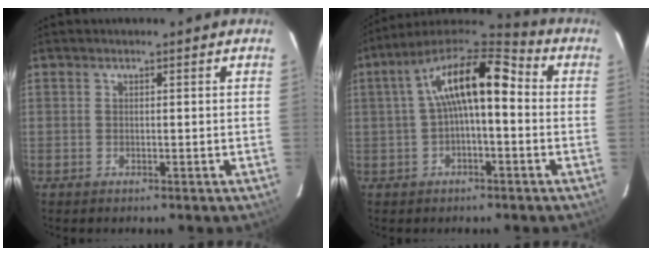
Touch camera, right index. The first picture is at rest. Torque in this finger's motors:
{"motor_torque": [1.00, -0.43, 0.98, 0.21]}